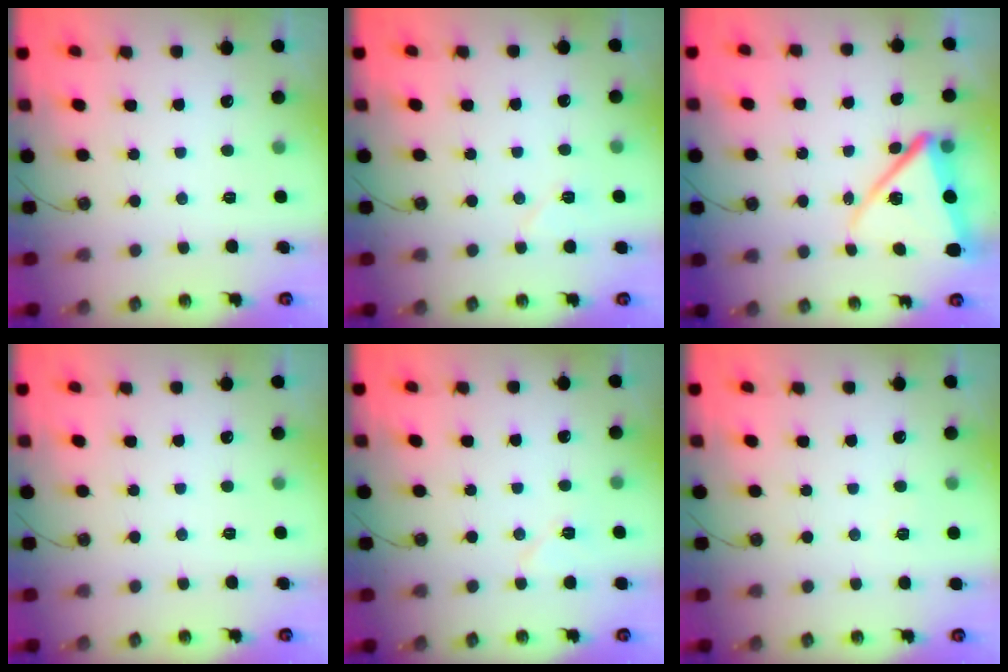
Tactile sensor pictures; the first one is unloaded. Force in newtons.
{"total": 6.7, "press": 6.6, "slide": 1.2}
{"total": 13.5, "press": 13.4, "slide": 1.4}
{"total": 0.0}
{"total": 7.4, "press": 6.0, "slide": 4.2}
{"total": 3.3, "press": 2.2, "slide": 2.4}